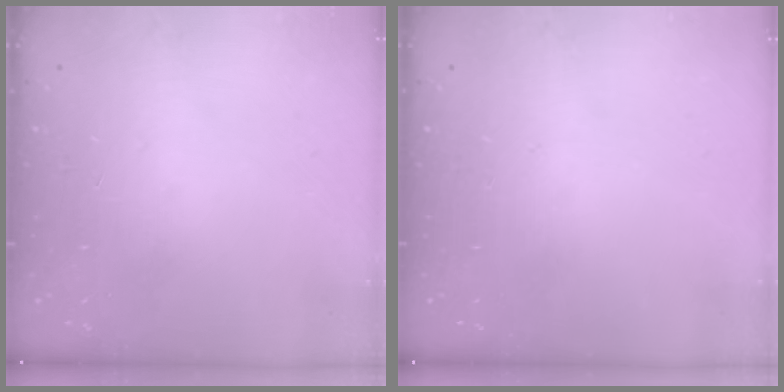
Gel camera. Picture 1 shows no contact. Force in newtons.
{"total": 0.0}